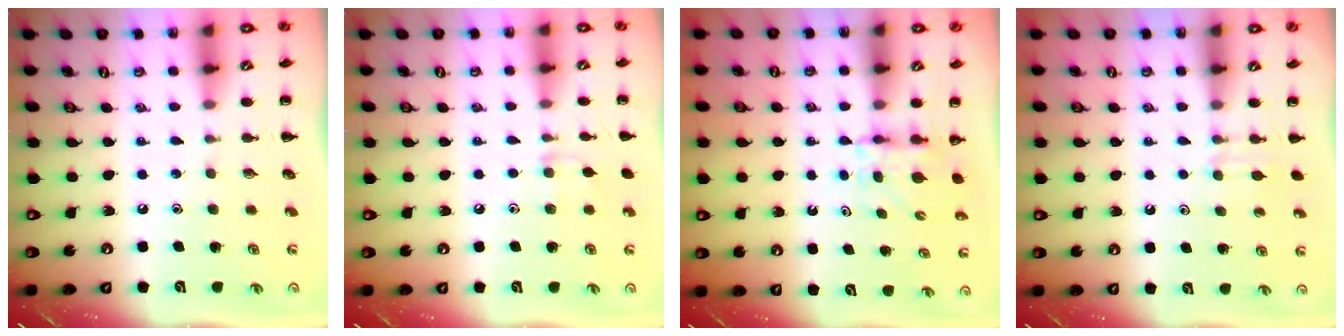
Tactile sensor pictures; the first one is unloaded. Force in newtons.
{"total": 5.9, "press": 5.5, "slide": 2.2}
{"total": 4.9, "press": 4.9, "slide": 0.3}
{"total": 3.9, "press": 3.7, "slide": 1.5}